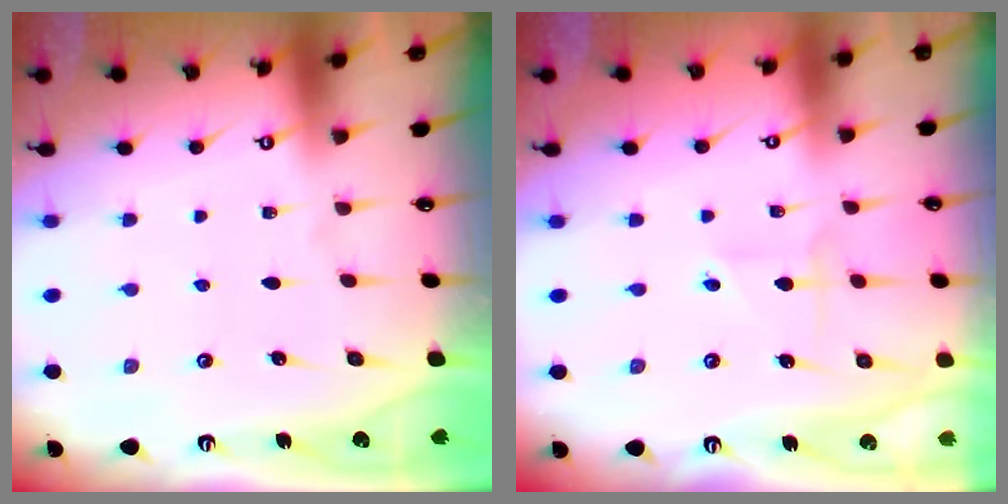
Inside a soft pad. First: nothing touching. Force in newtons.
{"total": 2.8, "press": 2.6, "slide": 0.9}